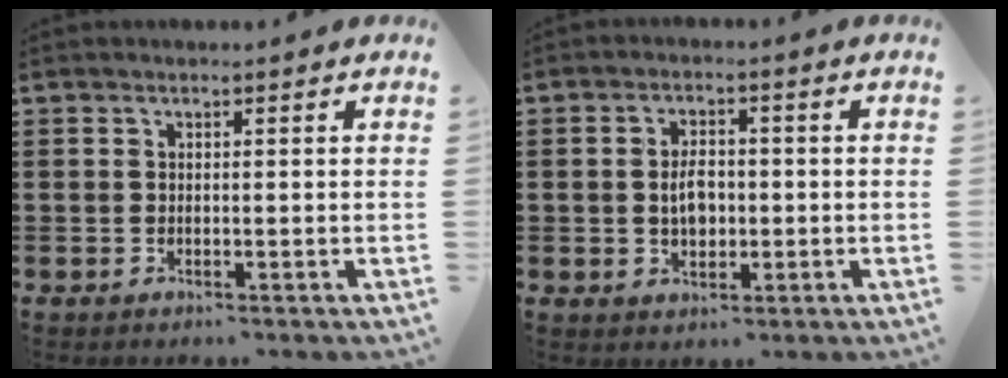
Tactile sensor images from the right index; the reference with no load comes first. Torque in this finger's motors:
{"motor_torque": [2.14, 0.00, 0.15, 0.03]}